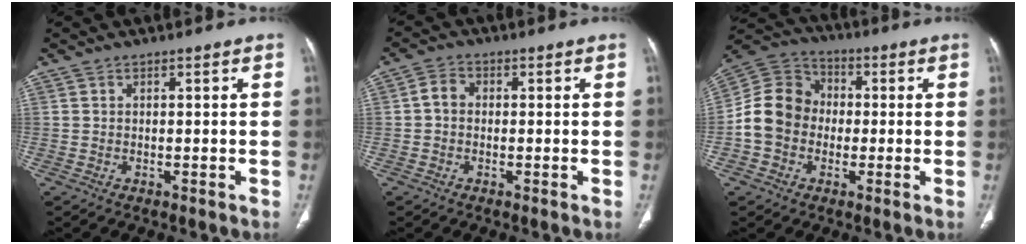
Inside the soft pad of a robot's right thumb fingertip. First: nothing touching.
{"total": 2.9, "force": [-0.1, 2.4, 1.7], "torque": [-0.024, 0.011, -0.011]}
{"total": 11.7, "force": [-1.3, 10.2, 5.7], "torque": [-0.094, 0.038, -0.035]}